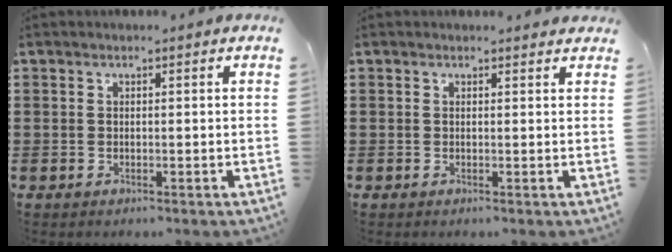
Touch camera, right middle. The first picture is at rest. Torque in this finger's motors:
{"motor_torque": [-0.11, -0.06, 0.03, -0.02]}